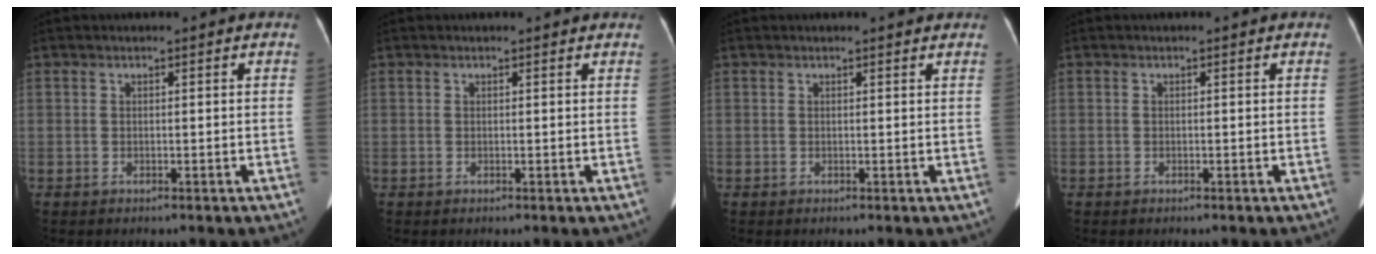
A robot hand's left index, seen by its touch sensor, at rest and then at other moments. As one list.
[{"total": 1.4, "force": [1.3, 0.2, 0.3], "torque": [-0.014, 0.003, 0.010]}, {"total": 1.5, "force": [1.4, 0.4, 0.4], "torque": [-0.010, 0.009, 0.013]}, {"total": 0.0}]